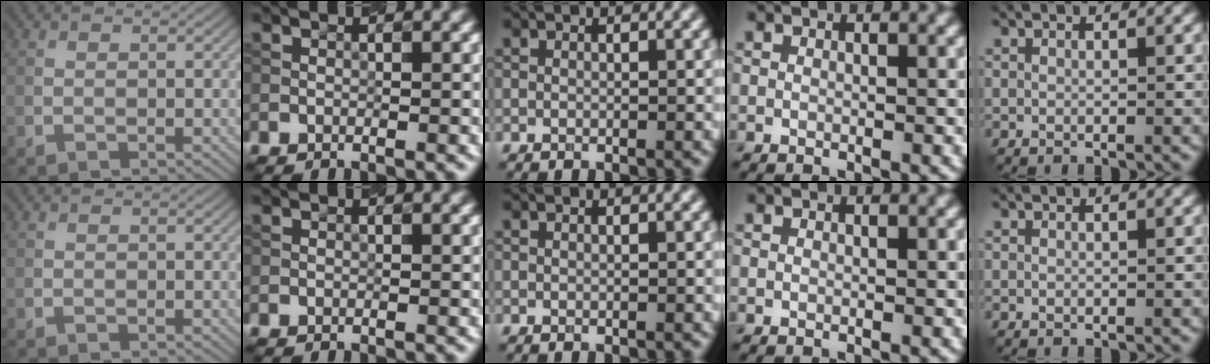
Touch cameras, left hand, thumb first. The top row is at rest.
{}